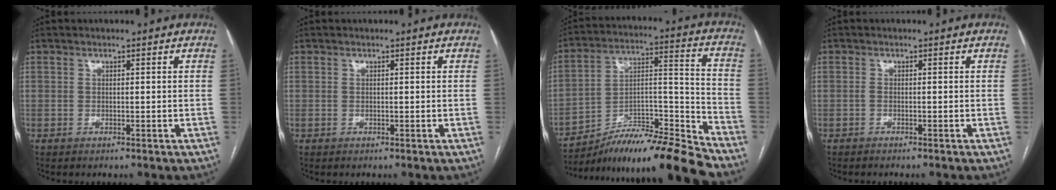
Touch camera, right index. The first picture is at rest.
{"total": 0.0}
{"total": 18.2, "force": [-16.3, -0.7, 8.0], "torque": [-0.141, 0.028, -0.281]}
{"total": 1.8, "force": [-1.5, 0.0, 0.9], "torque": [-0.011, 0.001, -0.021]}